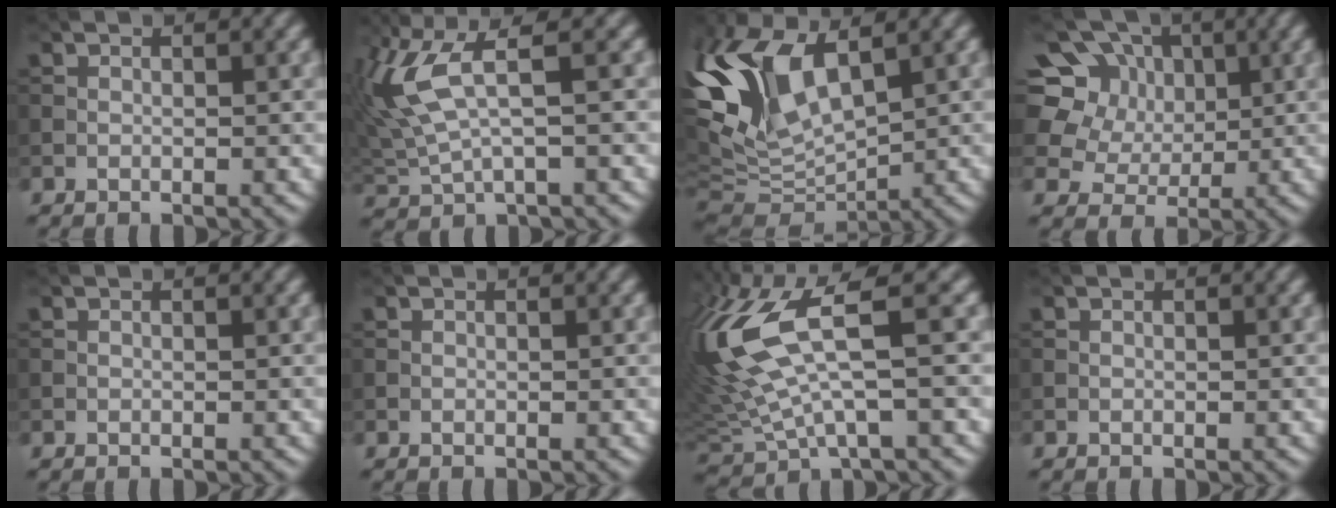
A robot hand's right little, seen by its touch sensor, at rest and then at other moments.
{"total": 6.2, "force": [2.0, 1.8, 5.6], "torque": [-0.149, 0.007, 0.045]}
{"total": 9.8, "force": [3.7, 4.7, 7.8], "torque": [-0.183, 0.003, 0.065]}
{"total": 12.2, "force": [4.2, 10.0, 5.5], "torque": [-0.138, 0.035, 0.070]}
{"total": 0.0}
{"total": 0.0}
{"total": 11.4, "force": [2.6, 3.9, 10.5], "torque": [-0.251, -0.001, 0.047]}
{"total": 0.0}